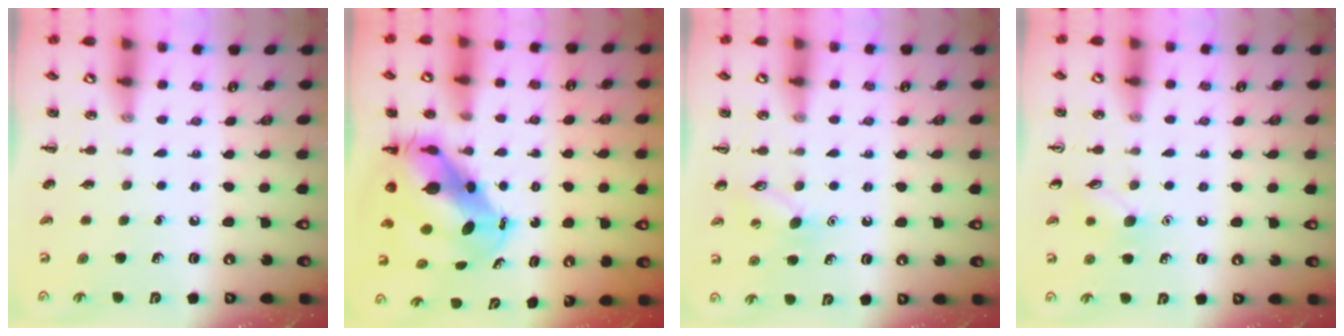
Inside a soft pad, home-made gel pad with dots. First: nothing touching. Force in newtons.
{"total": 9.7, "press": 9.3, "slide": 2.8}
{"total": 8.0, "press": 7.9, "slide": 1.6}
{"total": 8.0, "press": 7.8, "slide": 1.9}